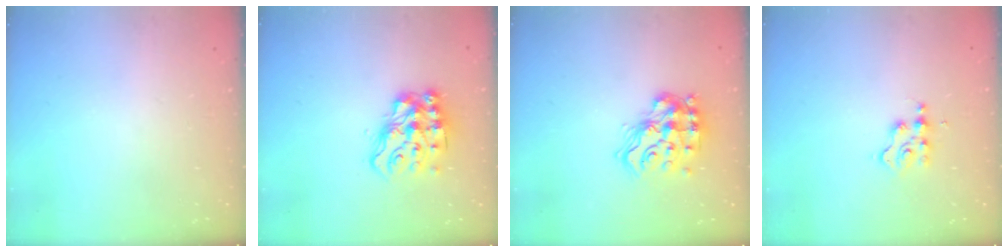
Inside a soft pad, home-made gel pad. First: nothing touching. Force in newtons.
{"total": 14.2, "press": 14.1, "slide": 0.9}
{"total": 15.4, "press": 15.3, "slide": 1.7}
{"total": 2.7, "press": 2.6, "slide": 0.4}